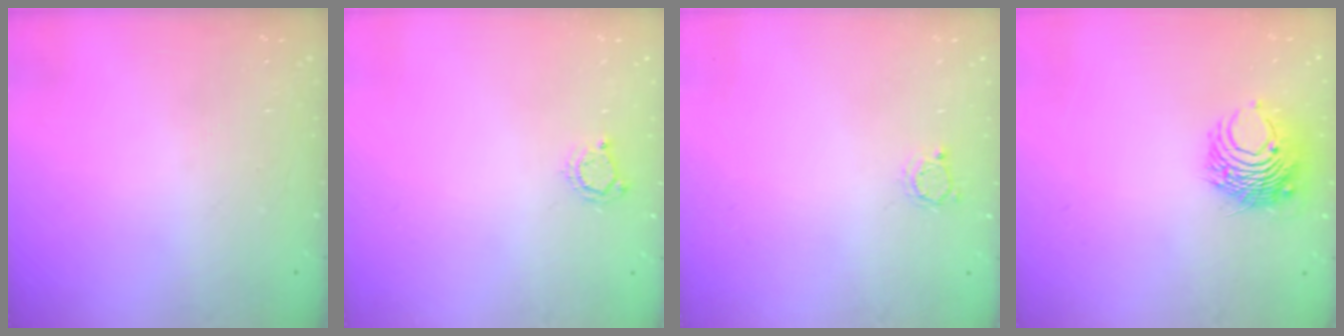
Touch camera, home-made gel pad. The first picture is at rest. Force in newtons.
{"total": 3.8, "press": 3.7, "slide": 0.6}
{"total": 2.6, "press": 2.6, "slide": 0.4}
{"total": 8.2, "press": 8.2, "slide": 0.4}